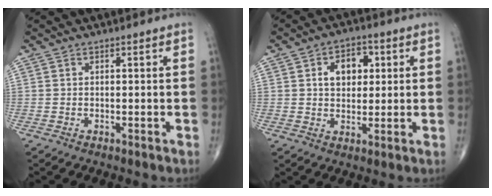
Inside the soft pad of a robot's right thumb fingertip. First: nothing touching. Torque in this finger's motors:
{"motor_torque": [0.08, 0.14, 0.65, 0.08, 0.04]}